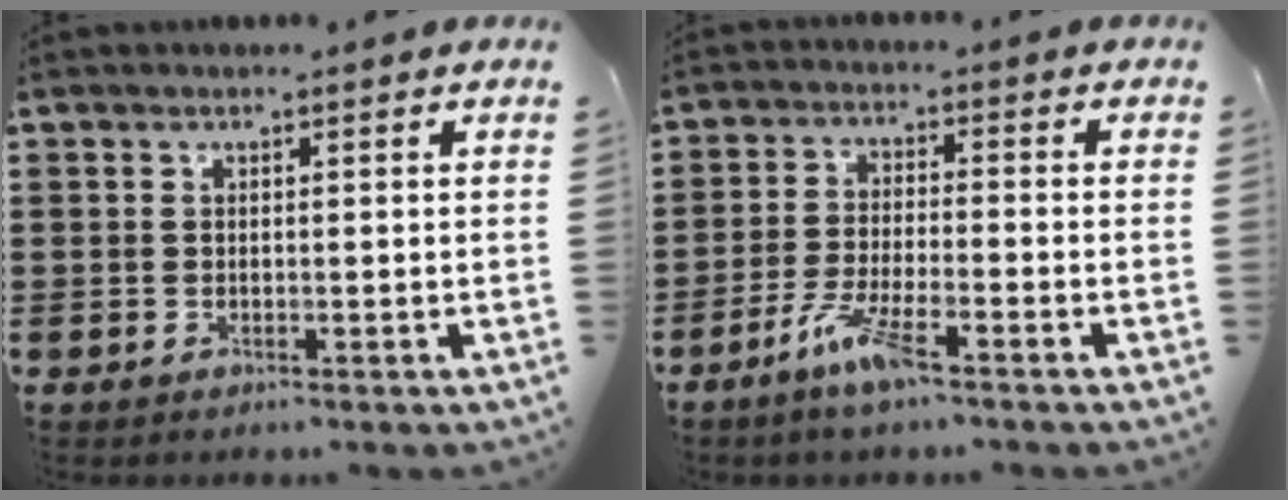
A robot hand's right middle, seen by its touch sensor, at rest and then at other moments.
{"total": 6.3, "force": [-4.1, 1.0, 4.7], "torque": [-0.107, -0.008, -0.079]}